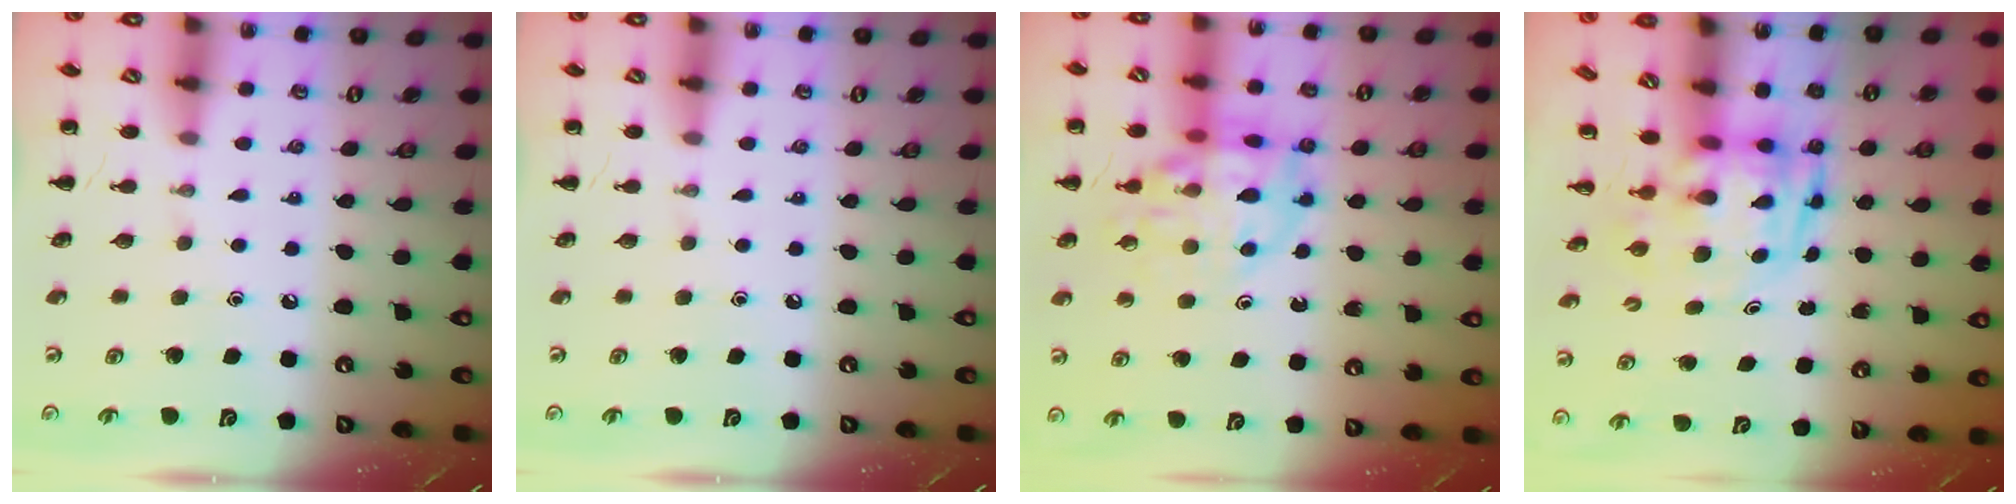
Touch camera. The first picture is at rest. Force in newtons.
{"total": 0.0}
{"total": 13.9, "press": 13.5, "slide": 3.3}
{"total": 3.2, "press": 3.1, "slide": 0.7}